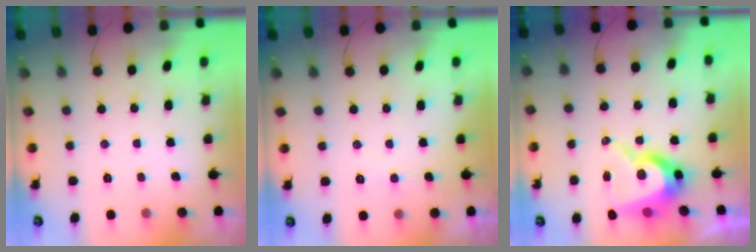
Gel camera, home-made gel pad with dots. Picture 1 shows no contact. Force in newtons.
{"total": 3.8, "press": 3.8, "slide": 0.4}
{"total": 11.7, "press": 11.6, "slide": 1.2}